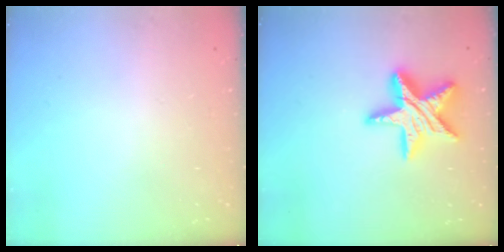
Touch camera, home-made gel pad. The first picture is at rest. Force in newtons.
{"total": 17.3, "press": 17.2, "slide": 1.3}